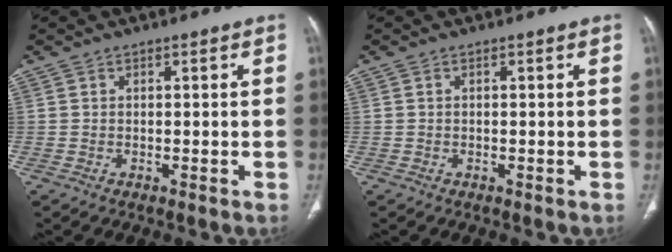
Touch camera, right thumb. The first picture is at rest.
{"total": 0.0}